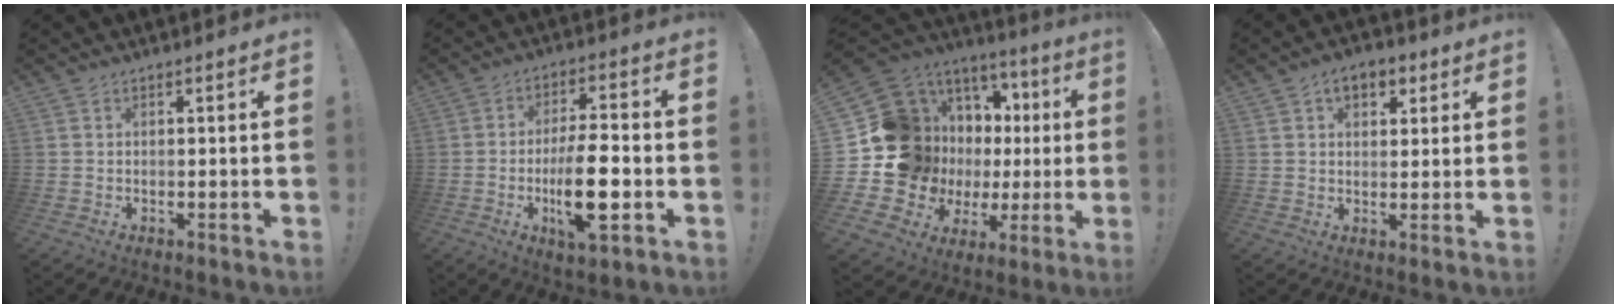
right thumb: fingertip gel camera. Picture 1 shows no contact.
{"total": 13.7, "force": [-3.5, 4.1, 12.6], "torque": [-0.216, -0.001, -0.063]}
{"total": 17.7, "force": [2.7, 15.2, 8.7], "torque": [-0.137, -0.050, 0.111]}
{"total": 7.0, "force": [3.1, 4.7, 4.1], "torque": [-0.055, 0.001, 0.056]}